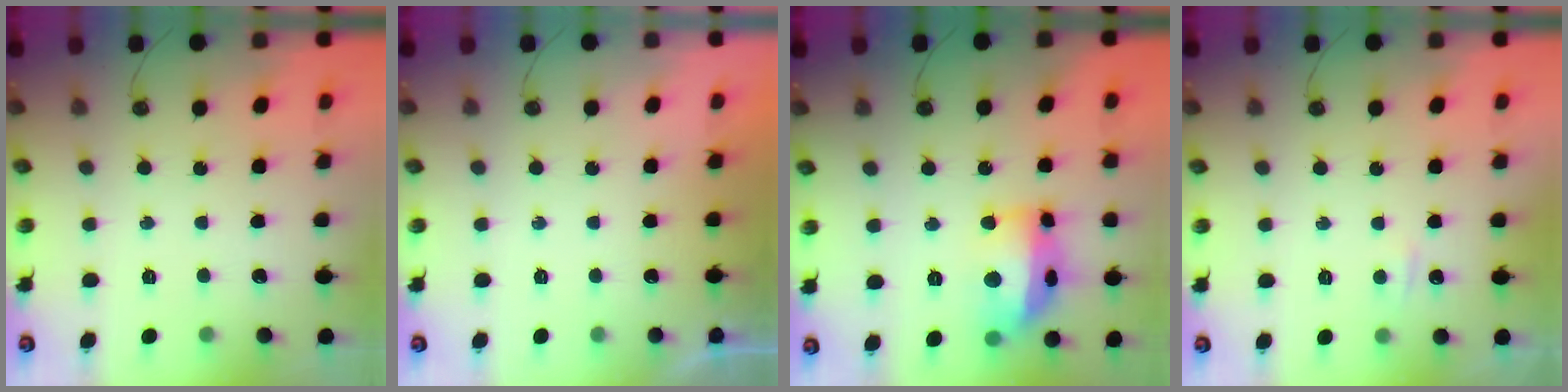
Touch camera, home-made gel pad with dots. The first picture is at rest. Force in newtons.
{"total": 0.0}
{"total": 17.0, "press": 16.9, "slide": 1.9}
{"total": 2.8, "press": 2.8, "slide": 0.5}